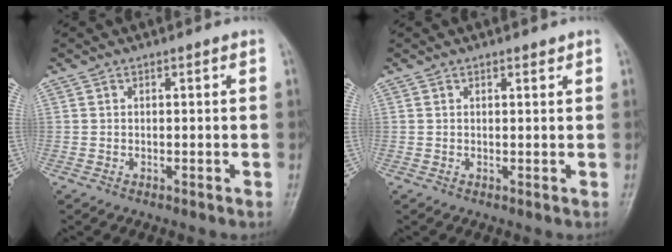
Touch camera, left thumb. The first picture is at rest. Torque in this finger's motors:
{"motor_torque": [-0.11, -0.04, -0.02, -0.06, 0.02]}